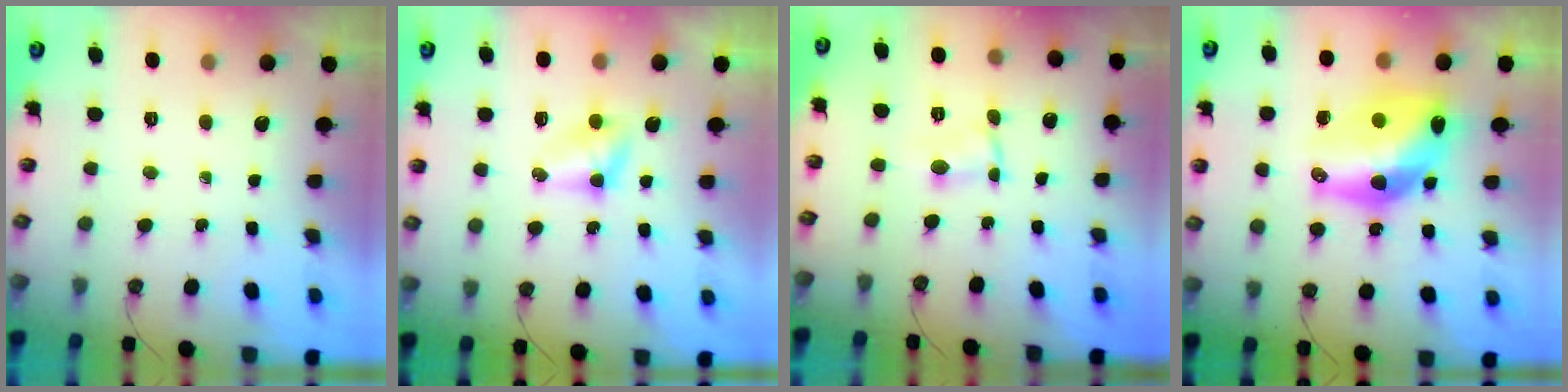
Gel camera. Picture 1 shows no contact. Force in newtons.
{"total": 4.0, "press": 4.0, "slide": 0.4}
{"total": 0.7, "press": 0.7, "slide": 0.1}
{"total": 17.4, "press": 17.1, "slide": 3.3}